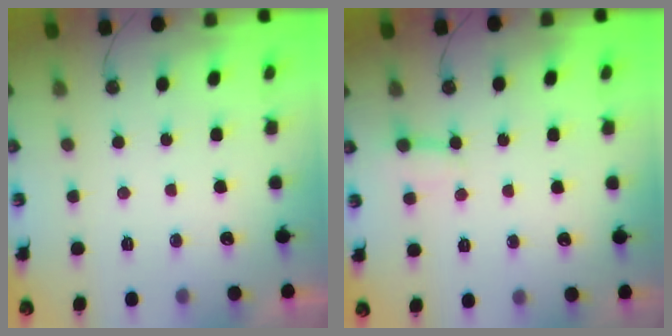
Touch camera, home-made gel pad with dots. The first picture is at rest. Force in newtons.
{"total": 2.5, "press": 2.5, "slide": 0.2}